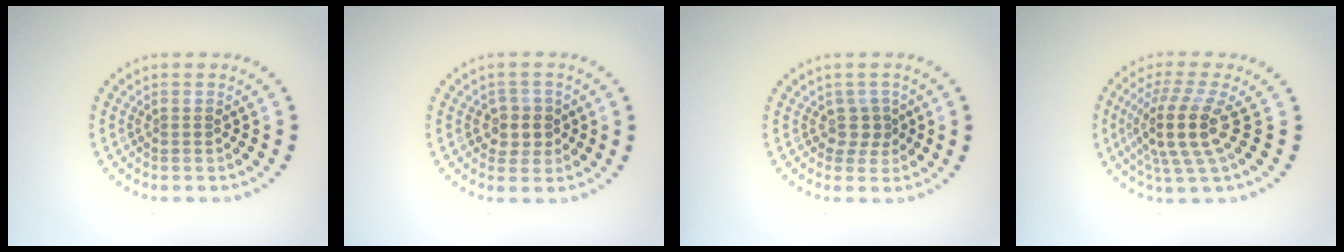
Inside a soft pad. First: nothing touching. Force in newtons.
{"total": 2.1, "press": 2.0, "slide": 0.8}
{"total": 1.6, "press": 1.2, "slide": 1.1}
{"total": 4.8, "press": 3.6, "slide": 3.1}